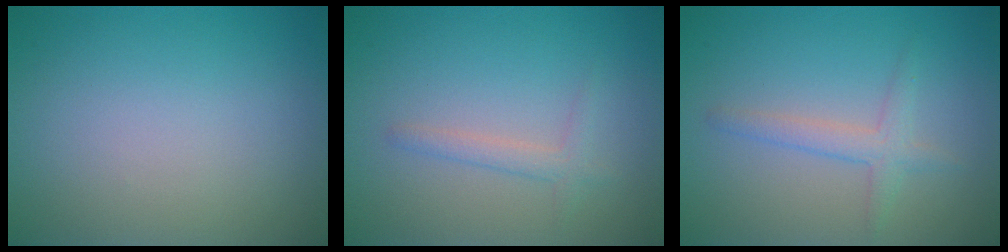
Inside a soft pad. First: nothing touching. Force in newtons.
{"total": 1.5, "press": 1.5, "slide": 0.1}
{"total": 2.0, "press": 2.0, "slide": 0.1}